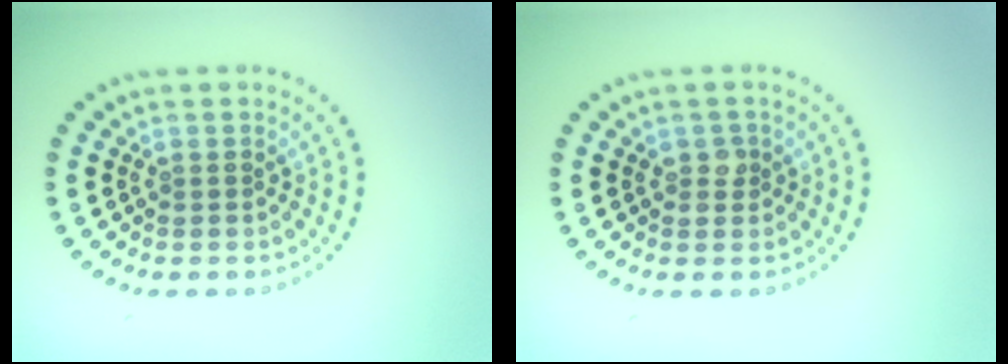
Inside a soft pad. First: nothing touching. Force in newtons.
{"total": 1.1, "press": 1.1, "slide": 0.3}